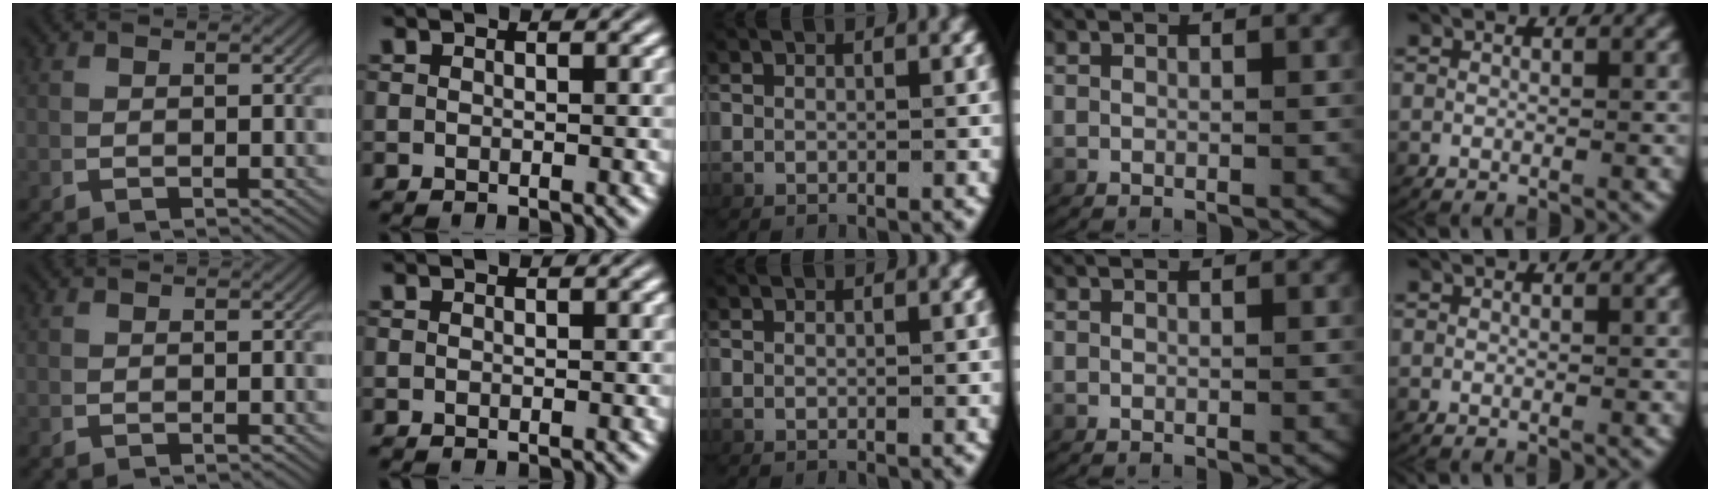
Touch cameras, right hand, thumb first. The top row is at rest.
{}